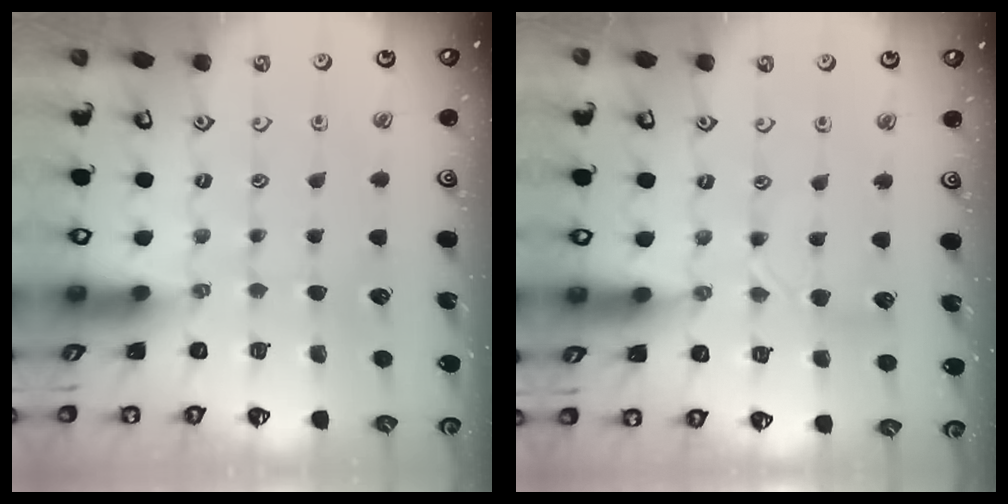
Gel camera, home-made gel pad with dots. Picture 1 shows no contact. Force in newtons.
{"total": 5.0, "press": 4.9, "slide": 0.7}